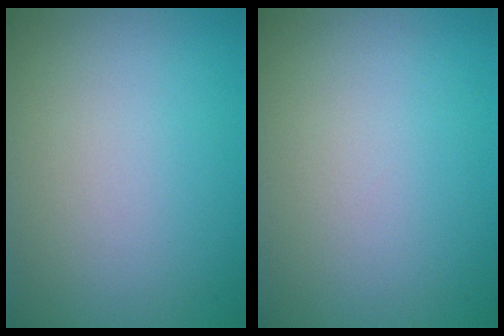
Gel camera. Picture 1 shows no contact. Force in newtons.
{"total": 0.0}